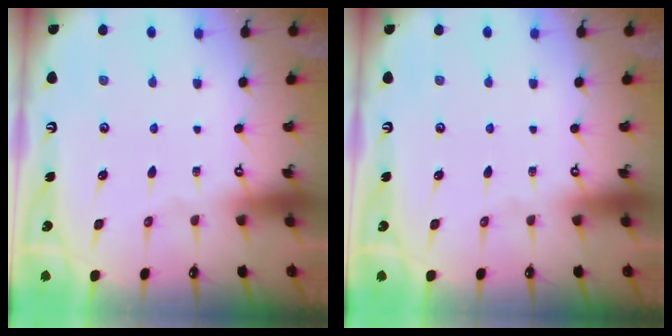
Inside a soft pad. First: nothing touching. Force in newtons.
{"total": 0.0}